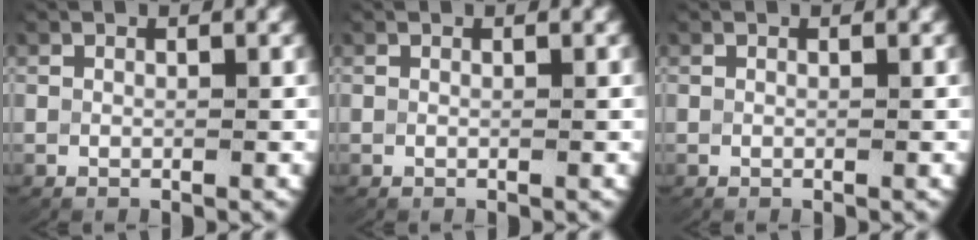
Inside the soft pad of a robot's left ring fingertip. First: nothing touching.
{"total": 0.0}
{"total": 0.0}